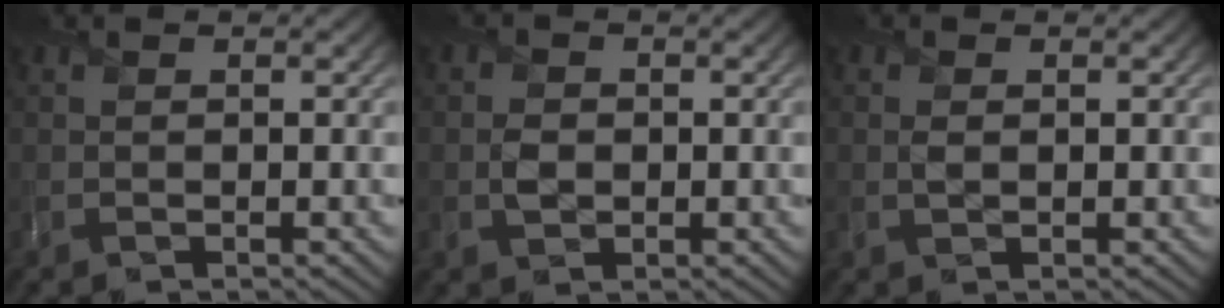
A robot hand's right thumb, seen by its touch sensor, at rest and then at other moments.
{"total": 1.9, "force": [-0.3, 1.6, 0.9], "torque": [-0.023, -0.005, -0.006]}
{"total": 0.7, "force": [0.1, 0.5, 0.5], "torque": [-0.013, -0.003, 0.003]}